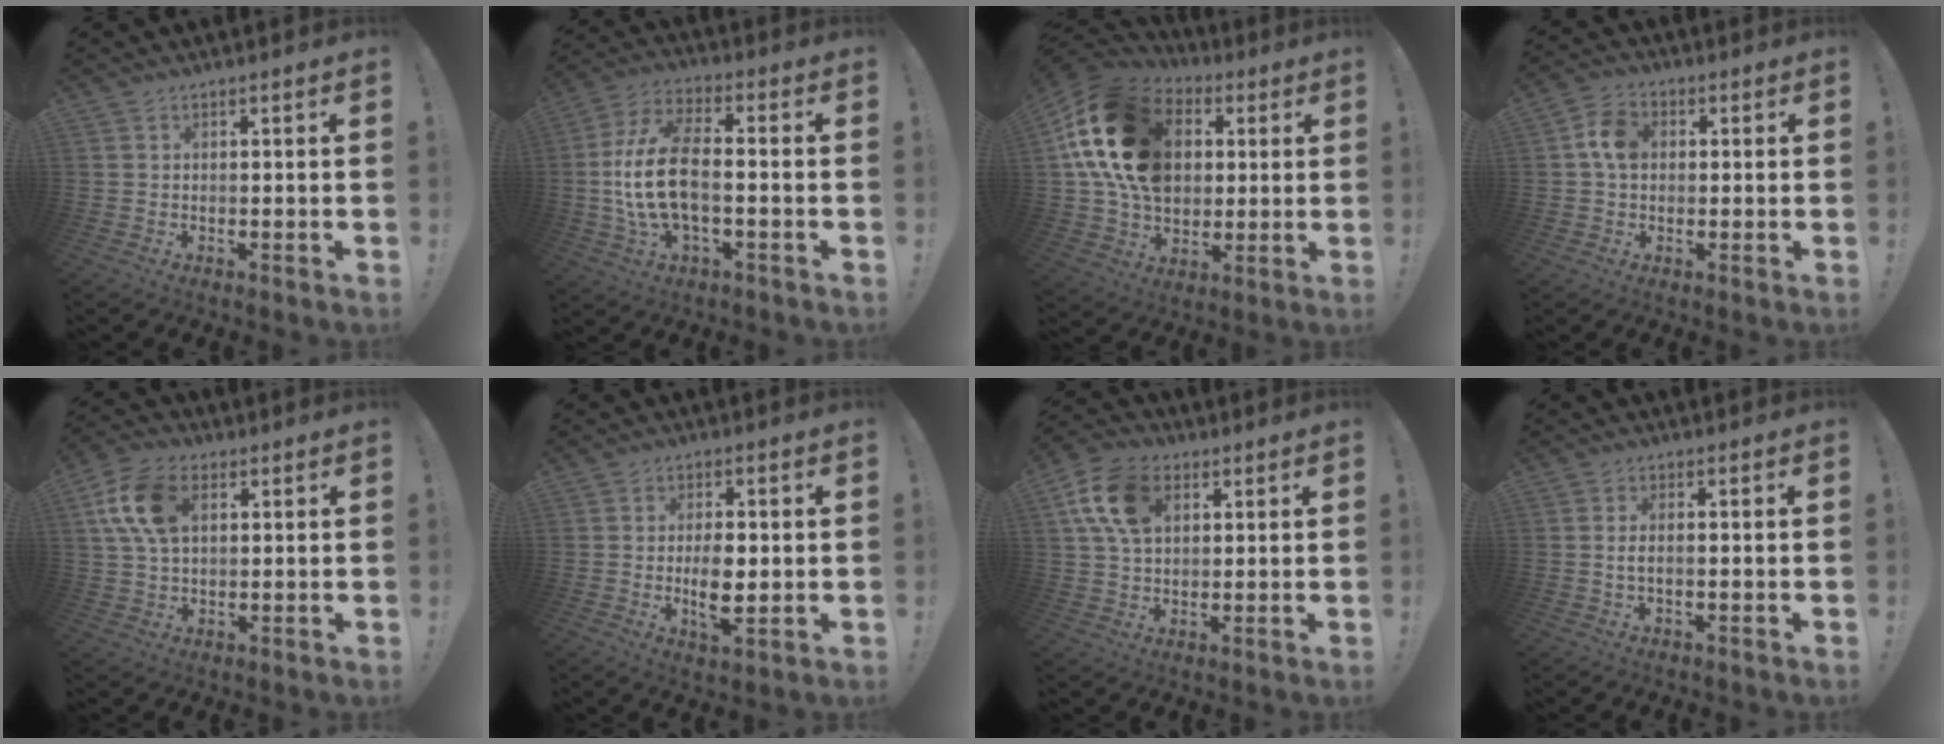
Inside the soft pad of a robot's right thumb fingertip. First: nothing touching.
{"total": 15.5, "force": [-2.0, 7.6, 13.4], "torque": [-0.264, 0.006, -0.034]}
{"total": 23.6, "force": [5.7, 17.4, 14.9], "torque": [-0.253, -0.008, 0.117]}
{"total": 7.8, "force": [0.7, 5.8, 5.3], "torque": [-0.088, 0.015, 0.015]}
{"total": 13.3, "force": [4.0, 8.4, 9.5], "torque": [-0.183, 0.008, 0.077]}
{"total": 8.1, "force": [-0.5, 3.4, 7.3], "torque": [-0.122, -0.010, -0.011]}
{"total": 13.9, "force": [4.9, 9.2, 9.1], "torque": [-0.153, 0.005, 0.096]}
{"total": 2.7, "force": [-0.3, 0.7, 2.6], "torque": [-0.047, -0.002, -0.009]}